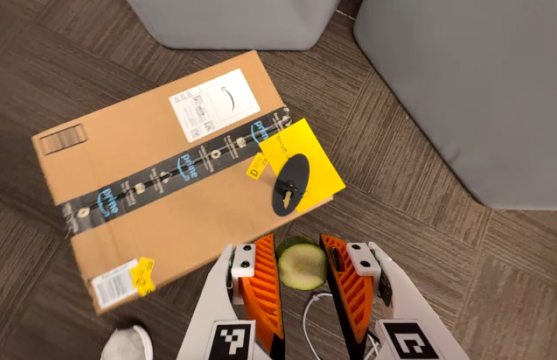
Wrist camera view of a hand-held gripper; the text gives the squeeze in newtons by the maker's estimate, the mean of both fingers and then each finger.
{"total": 8.4, "left": 8.5, "right": 8.4}